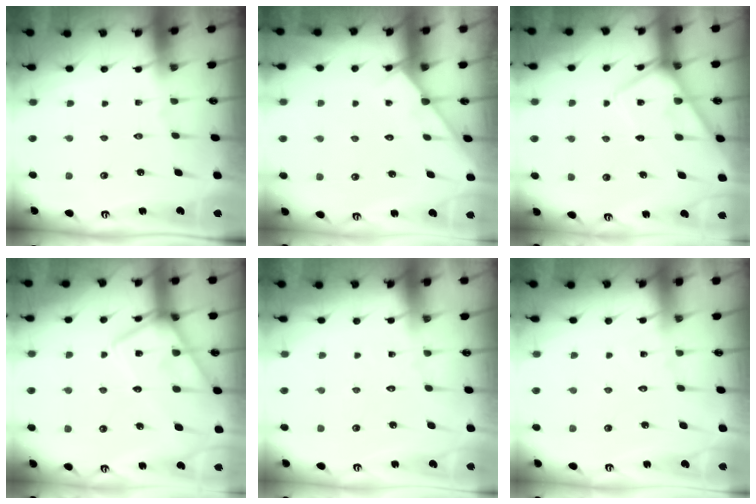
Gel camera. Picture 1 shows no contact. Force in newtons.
{"total": 5.9, "press": 5.9, "slide": 0.6}
{"total": 9.9, "press": 9.8, "slide": 1.1}
{"total": 14.8, "press": 14.8, "slide": 0.9}
{"total": 4.6, "press": 4.6, "slide": 0.5}
{"total": 7.1, "press": 7.1, "slide": 0.5}